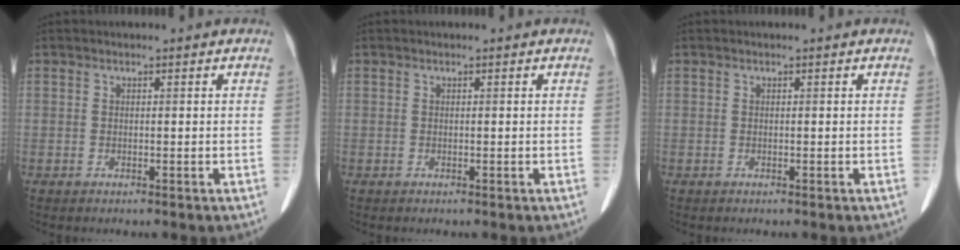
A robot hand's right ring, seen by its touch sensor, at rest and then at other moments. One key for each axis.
{"total": 0.0}
{"total": 0.0}